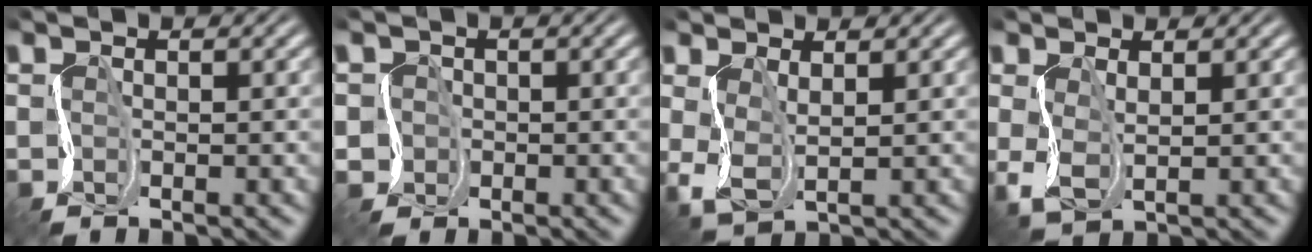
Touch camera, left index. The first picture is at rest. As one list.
[{"total": 1.3, "force": [-0.6, 1.0, -0.5], "torque": [0.003, -0.005, -0.004]}, {"total": 1.7, "force": [0.1, 0.8, 1.5], "torque": [-0.062, -0.005, 0.011]}, {"total": 1.3, "force": [0.0, 0.6, 1.2], "torque": [-0.053, -0.004, 0.008]}]